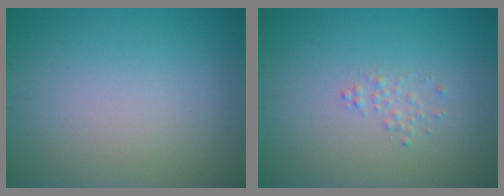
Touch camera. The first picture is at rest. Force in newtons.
{"total": 0.9, "press": 0.9, "slide": 0.0}